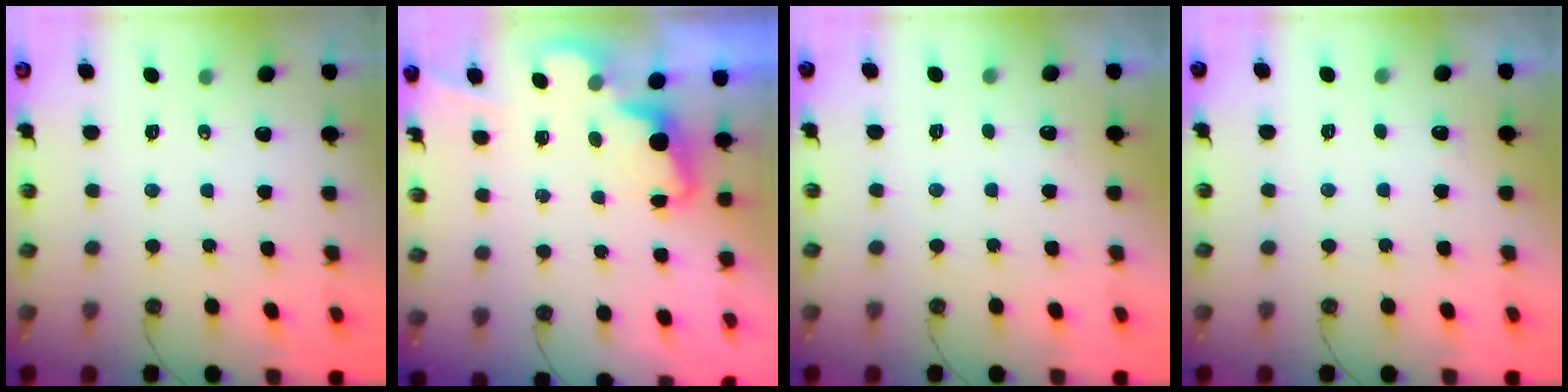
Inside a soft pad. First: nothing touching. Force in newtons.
{"total": 2.4, "press": 2.4, "slide": 0.5}
{"total": 2.6, "press": 2.4, "slide": 1.0}
{"total": 2.6, "press": 2.4, "slide": 1.0}